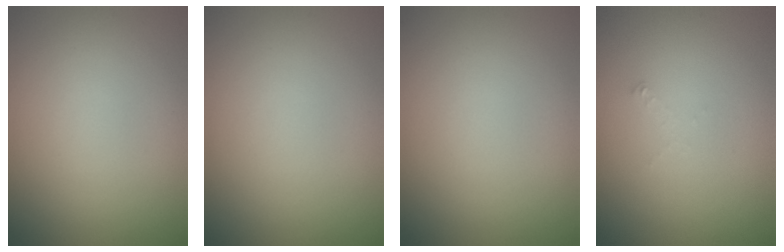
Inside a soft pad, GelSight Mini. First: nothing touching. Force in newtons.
{"total": 0.0}
{"total": 0.0}
{"total": 0.5, "press": 0.5, "slide": 0.1}